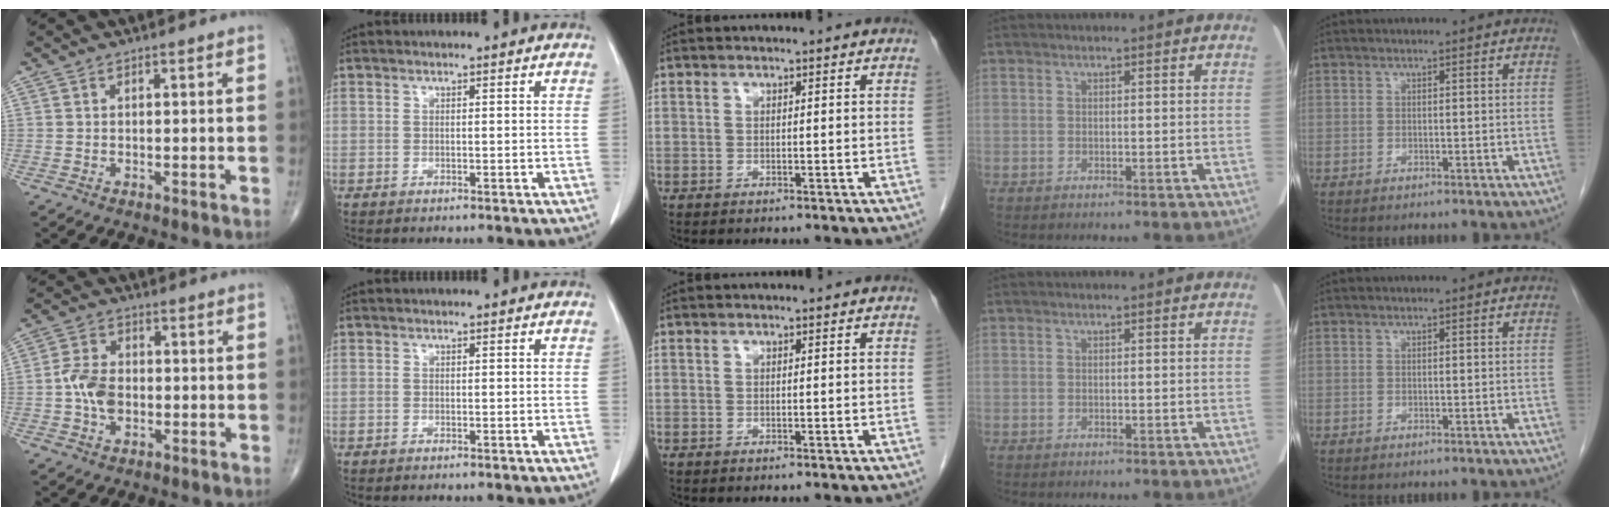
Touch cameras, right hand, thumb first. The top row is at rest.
{"thumb": {"total": 7.0, "force": [-1.0, 4.7, 5.0], "torque": [-0.086, 0.012, -0.024]}}